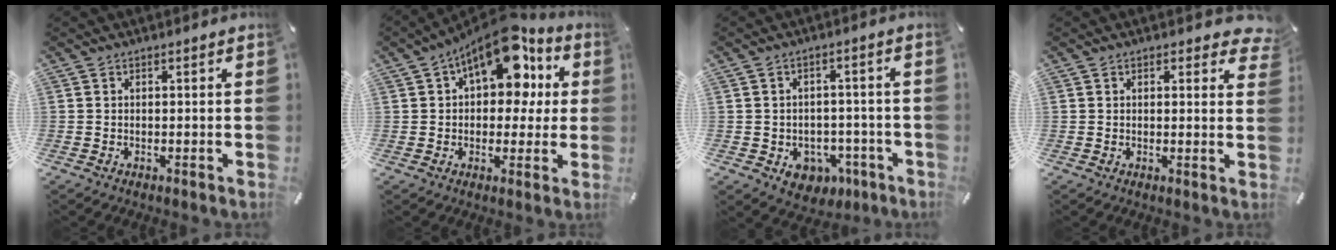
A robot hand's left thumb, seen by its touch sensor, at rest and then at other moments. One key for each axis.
{"total": 15.0, "fx": 7.6, "fy": 8.4, "fz": 9.8, "tx": -0.139, "ty": -0.044, "tz": 0.130}
{"total": 5.9, "fx": -1.5, "fy": 5.3, "fz": 2.2, "tx": -0.029, "ty": 0.006, "tz": -0.021}
{"total": 2.7, "fx": 1.6, "fy": 1.5, "fz": 1.7, "tx": -0.013, "ty": -0.005, "tz": 0.023}